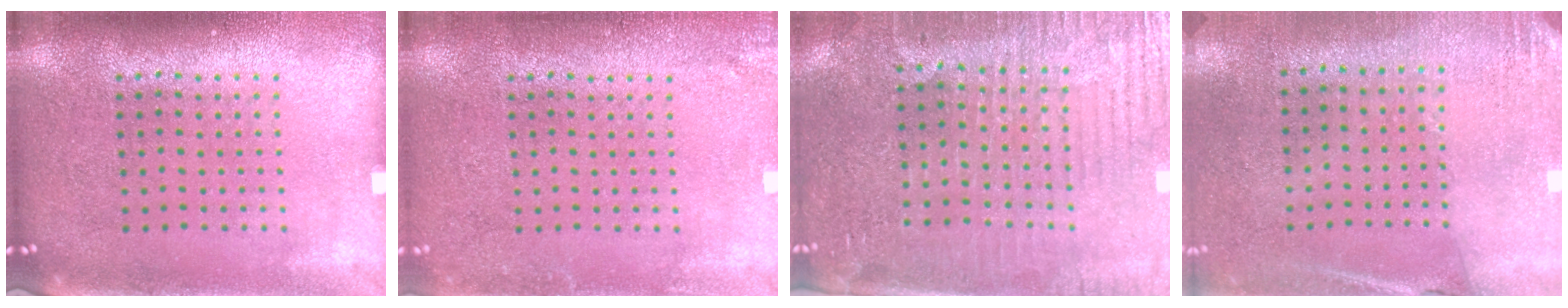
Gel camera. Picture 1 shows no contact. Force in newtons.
{"total": 1.6, "press": 1.6, "slide": 0.2}
{"total": 3.6, "press": 3.4, "slide": 1.2}
{"total": 2.6, "press": 2.3, "slide": 1.2}